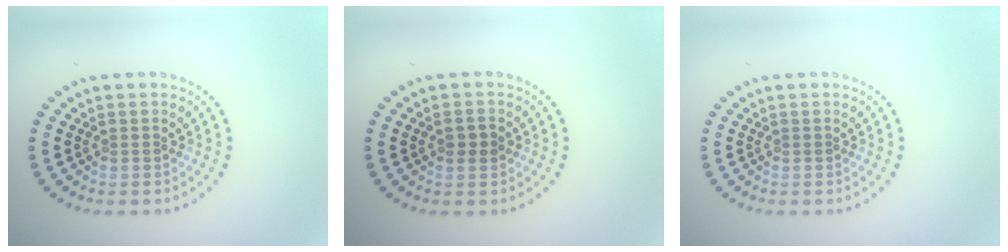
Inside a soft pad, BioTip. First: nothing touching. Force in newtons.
{"total": 1.6, "press": 1.6, "slide": 0.1}
{"total": 0.0}